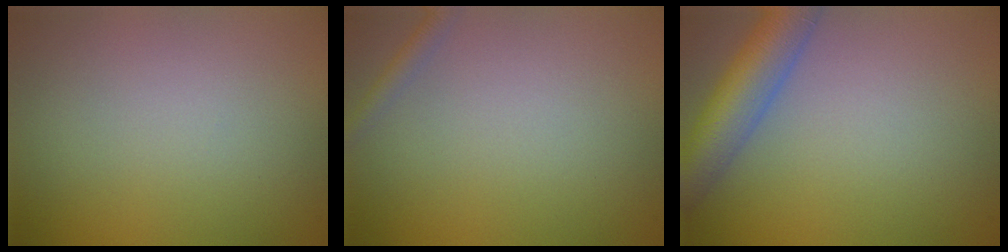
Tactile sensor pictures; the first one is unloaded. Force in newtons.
{"total": 1.2, "press": 1.2, "slide": 0.1}
{"total": 6.0, "press": 6.0, "slide": 0.4}